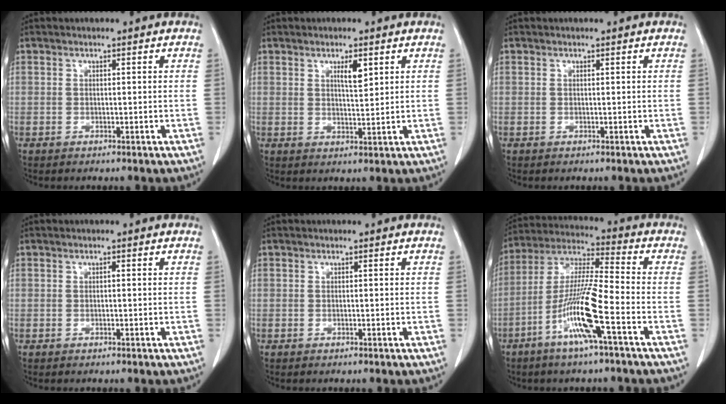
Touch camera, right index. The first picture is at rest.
{"total": 3.2, "force": [1.6, 0.6, 2.7], "torque": [-0.047, -0.003, 0.027]}
{"total": 0.0}
{"total": 0.0}
{"total": 0.0}
{"total": 12.8, "force": [-5.4, -0.1, 11.6], "torque": [-0.236, -0.005, -0.109]}